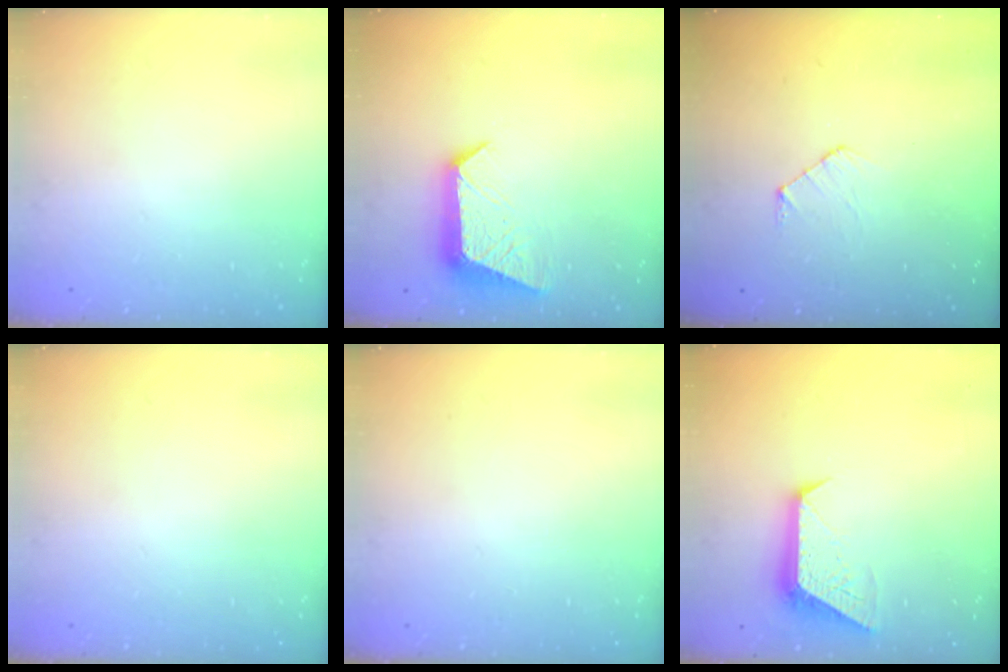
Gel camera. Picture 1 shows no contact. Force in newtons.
{"total": 10.7, "press": 10.6, "slide": 1.1}
{"total": 4.8, "press": 4.8, "slide": 0.5}
{"total": 0.0}
{"total": 0.0}
{"total": 9.8, "press": 9.8, "slide": 0.7}